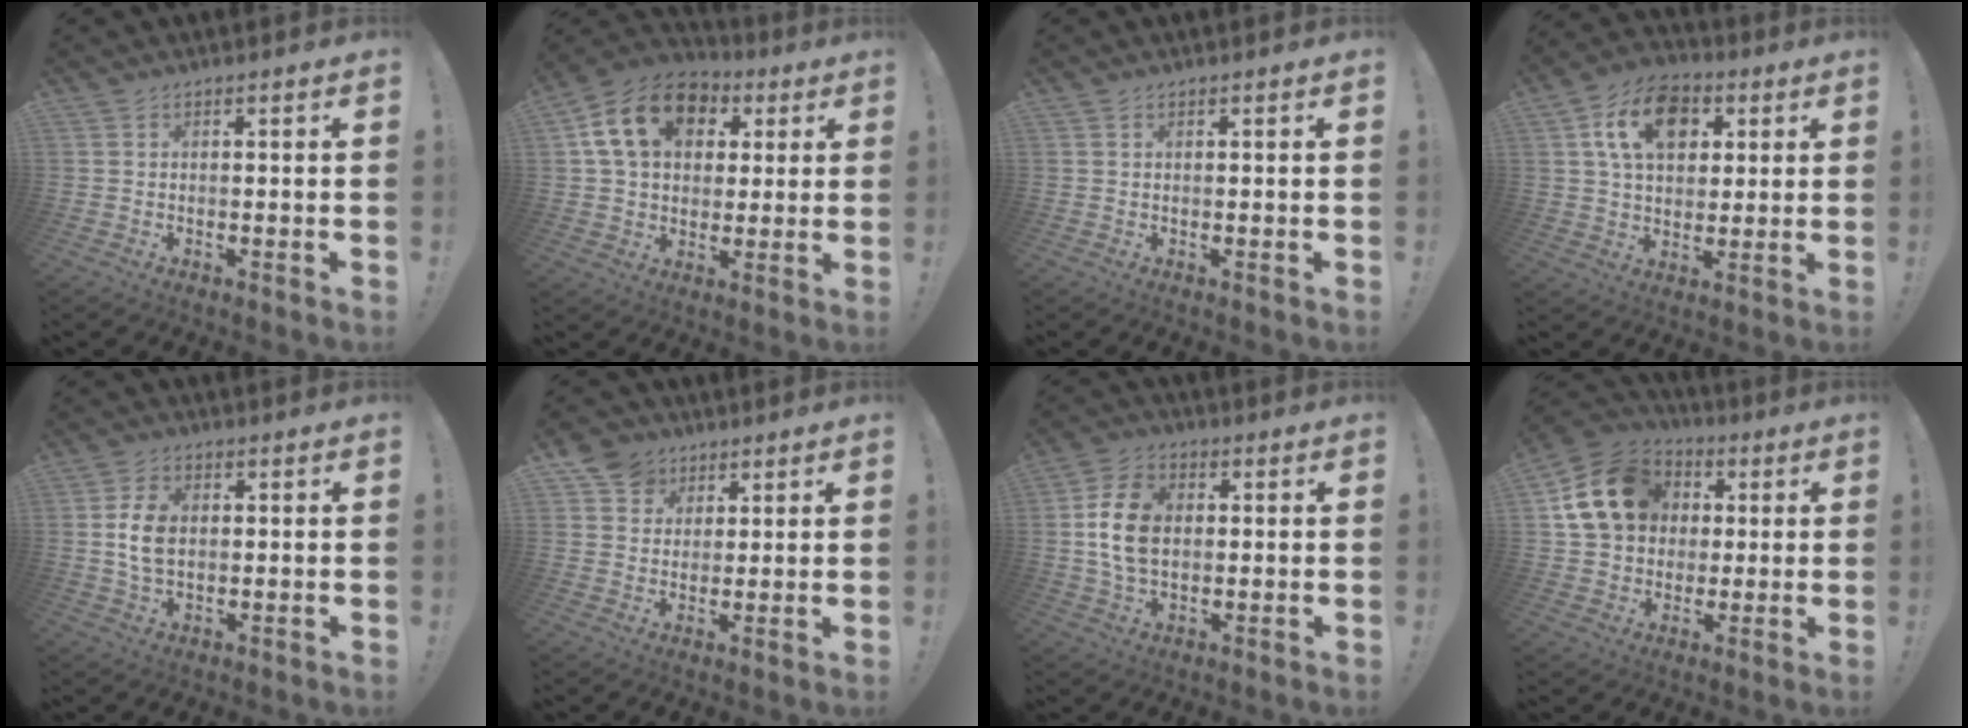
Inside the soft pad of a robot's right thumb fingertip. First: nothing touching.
{"total": 17.0, "force": [5.9, 12.2, 10.2], "torque": [-0.158, -0.004, 0.112]}
{"total": 0.6, "force": [0.3, 0.2, 0.5], "torque": [-0.004, 0.000, 0.004]}
{"total": 15.2, "force": [5.6, 10.4, 9.6], "torque": [-0.144, -0.007, 0.107]}
{"total": 8.2, "force": [0.4, 5.4, 6.1], "torque": [-0.107, -0.001, 0.006]}
{"total": 8.2, "force": [4.3, 6.7, 1.8], "torque": [-0.024, -0.026, 0.086]}
{"total": 12.6, "force": [0.6, 8.9, 8.9], "torque": [-0.163, 0.002, 0.010]}
{"total": 17.4, "force": [4.7, 14.0, 9.3], "torque": [-0.142, 0.000, 0.097]}